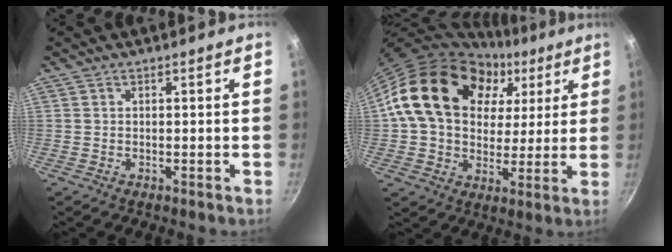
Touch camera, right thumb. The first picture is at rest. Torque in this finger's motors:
{"motor_torque": [0.54, 4.47, 1.79, -0.24, 0.23]}